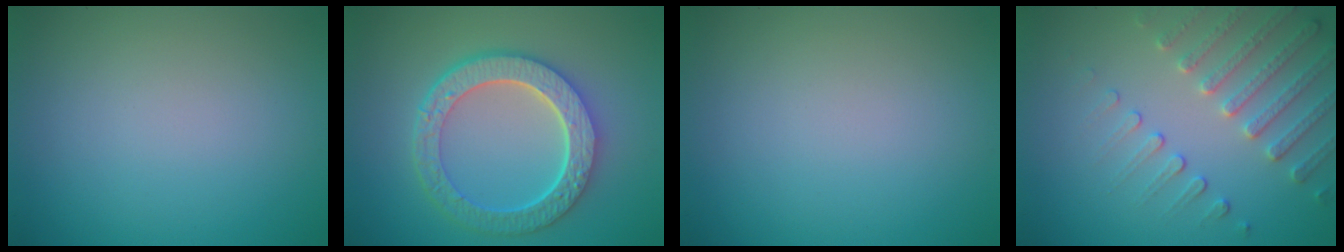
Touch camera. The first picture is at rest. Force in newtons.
{"total": 7.0, "press": 5.2, "slide": 4.7}
{"total": 0.0}
{"total": 3.8, "press": 3.6, "slide": 1.1}